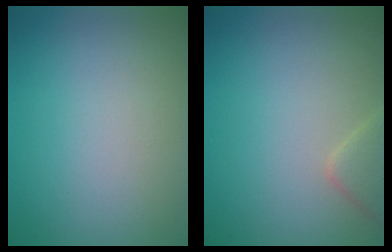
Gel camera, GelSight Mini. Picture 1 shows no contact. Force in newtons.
{"total": 2.0, "press": 2.0, "slide": 0.1}